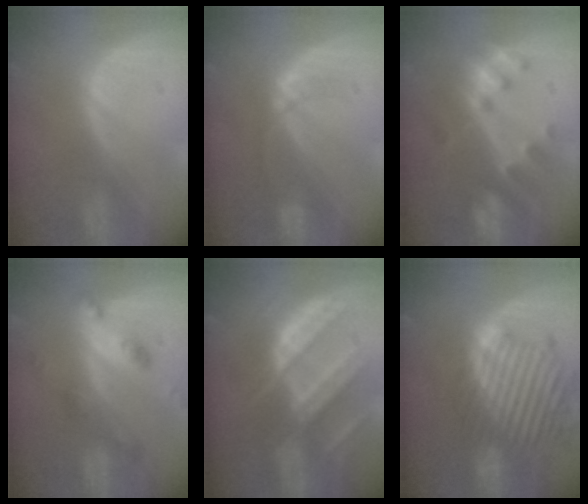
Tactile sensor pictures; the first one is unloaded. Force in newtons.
{"total": 3.0, "press": 3.0, "slide": 0.3}
{"total": 7.9, "press": 6.9, "slide": 3.7}
{"total": 6.1, "press": 5.4, "slide": 2.9}
{"total": 10.3, "press": 9.1, "slide": 4.8}
{"total": 13.8, "press": 11.7, "slide": 7.3}